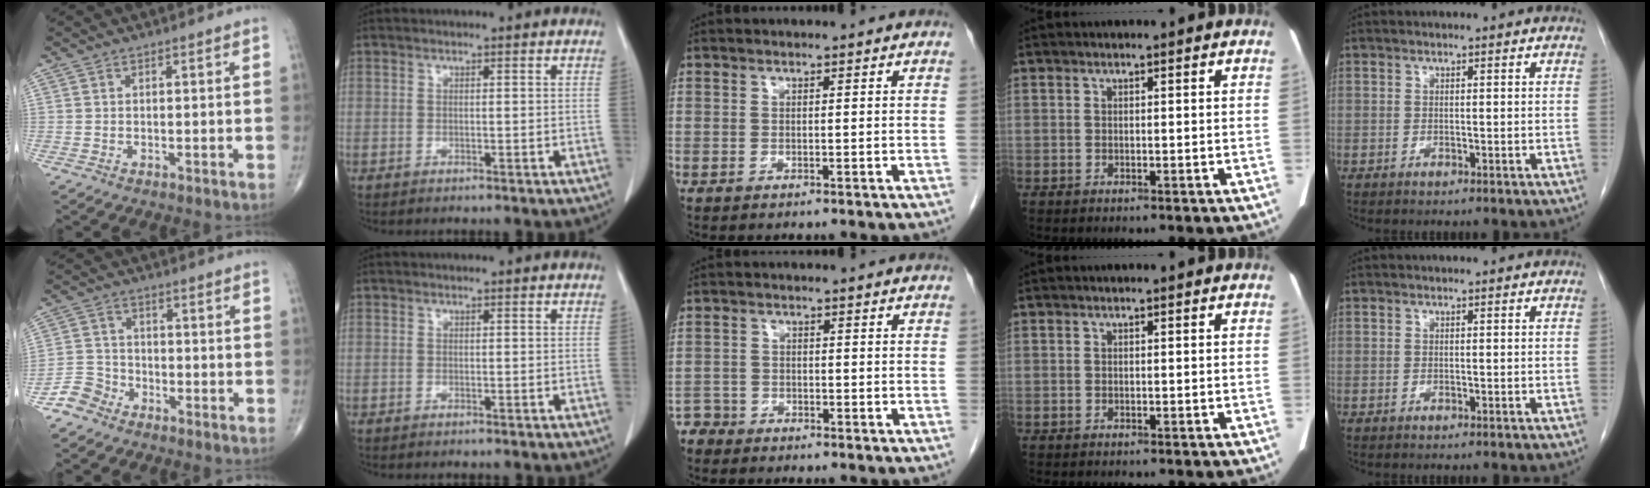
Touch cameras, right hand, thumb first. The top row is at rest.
{"thumb": {"total": 4.7, "force": [-3.6, 3.1, 0.4], "torque": [0.009, 0.021, -0.082]}, "middle": {"total": 2.1, "force": [-1.8, 0.8, -0.7], "torque": [0.014, 0.002, -0.036]}}